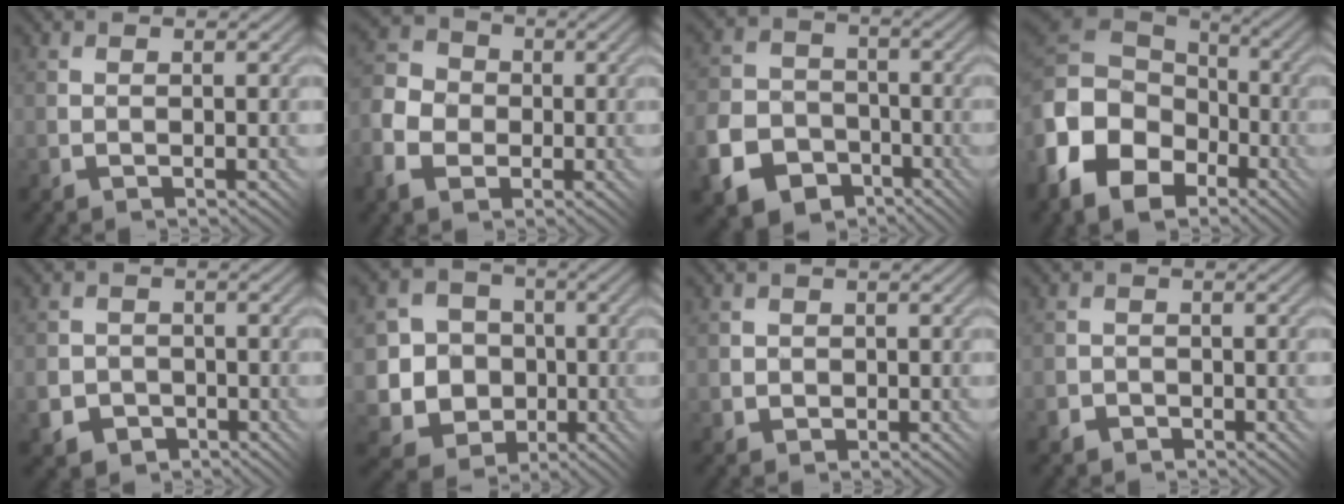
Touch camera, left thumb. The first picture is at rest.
{"total": 6.9, "force": [-2.2, 5.5, 3.5], "torque": [-0.101, -0.015, -0.054]}
{"total": 9.8, "force": [-5.0, 7.2, 4.3], "torque": [-0.123, -0.032, -0.096]}
{"total": 15.8, "force": [-5.4, 11.0, 9.9], "torque": [-0.248, -0.015, -0.106]}
{"total": 4.6, "force": [-2.0, 4.0, 0.9], "torque": [-0.021, -0.009, -0.045]}
{"total": 10.1, "force": [-1.3, 9.2, 3.8], "torque": [-0.106, -0.017, -0.046]}
{"total": 2.0, "force": [0.2, 1.9, 0.0], "torque": [0.005, 0.010, -0.007]}
{"total": 2.4, "force": [-1.5, 1.8, 0.2], "torque": [0.010, 0.005, -0.031]}